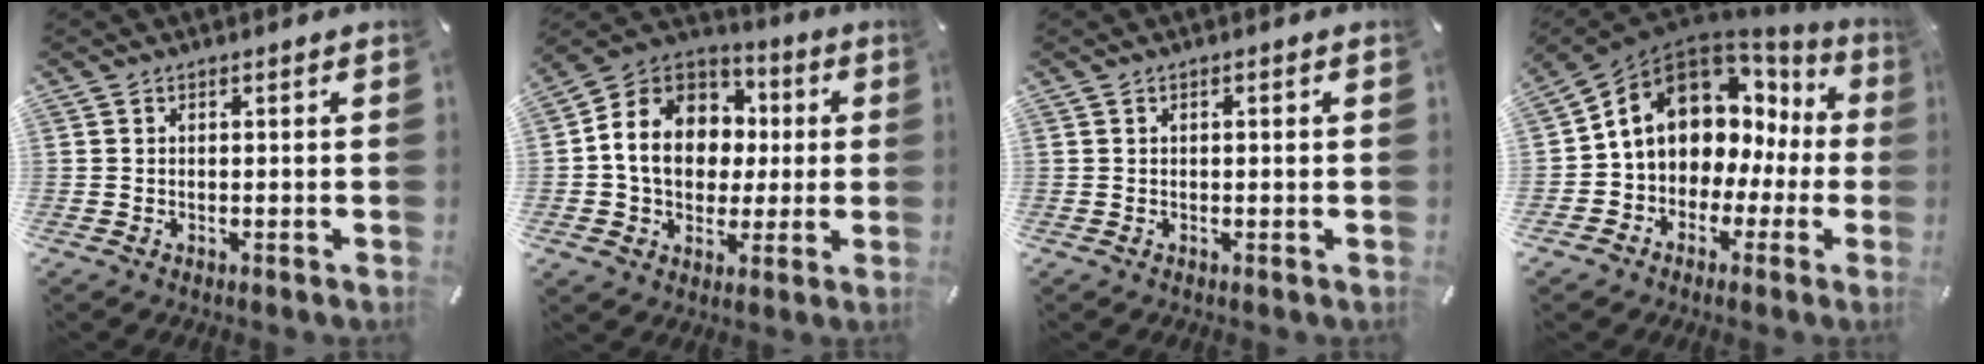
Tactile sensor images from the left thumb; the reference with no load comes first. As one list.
[{"total": 14.1, "force": [0.3, 12.1, 7.1], "torque": [-0.153, 0.006, 0.008]}, {"total": 1.0, "force": [0.2, 0.2, 0.9], "torque": [-0.017, 0.001, 0.002]}, {"total": 11.4, "force": [4.5, 8.8, 5.7], "torque": [-0.109, -0.031, 0.083]}]